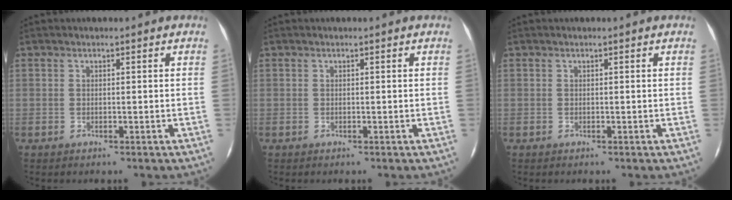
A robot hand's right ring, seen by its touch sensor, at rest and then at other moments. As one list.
[{"total": 0.0}, {"total": 0.0}]